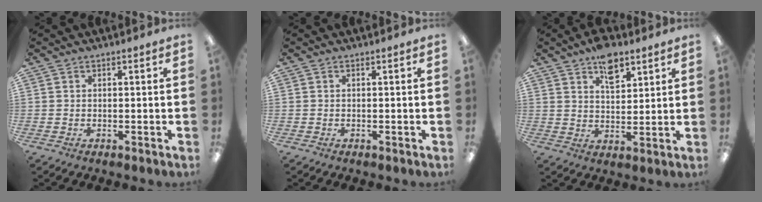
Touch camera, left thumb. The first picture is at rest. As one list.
[{"total": 0.0}, {"total": 8.1, "force": [5.5, 4.2, 4.2], "torque": [-0.057, -0.025, 0.095]}]